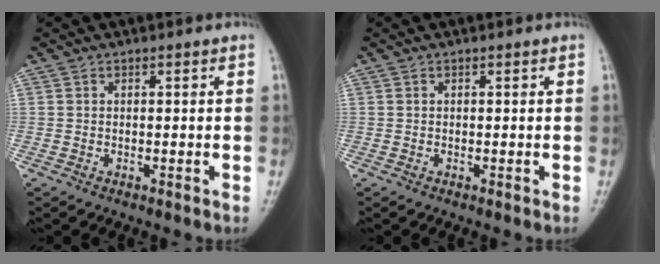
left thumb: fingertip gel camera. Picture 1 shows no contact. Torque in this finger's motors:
{"motor_torque": [0.00, 0.00, 0.00, 0.00, 0.00]}